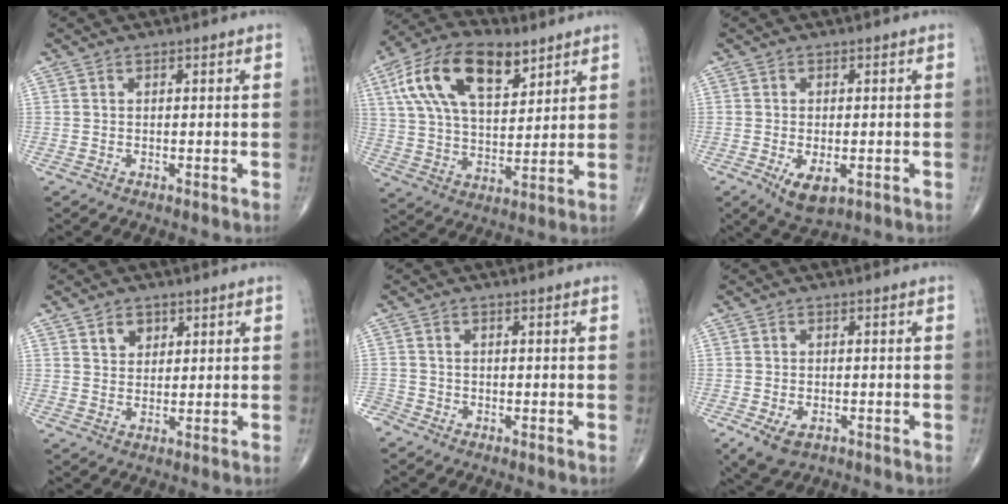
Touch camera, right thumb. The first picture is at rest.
{"total": 19.1, "force": [9.0, 9.7, 13.9], "torque": [-0.234, -0.012, 0.161]}
{"total": 5.6, "force": [-1.9, 2.7, 4.6], "torque": [-0.076, -0.008, -0.023]}
{"total": 3.6, "force": [1.9, 2.6, 1.6], "torque": [-0.008, -0.012, 0.035]}
{"total": 2.4, "force": [-1.8, 1.5, 0.3], "torque": [-0.006, 0.005, -0.041]}
{"total": 5.1, "force": [-2.3, 3.1, 3.4], "torque": [-0.063, 0.000, -0.034]}